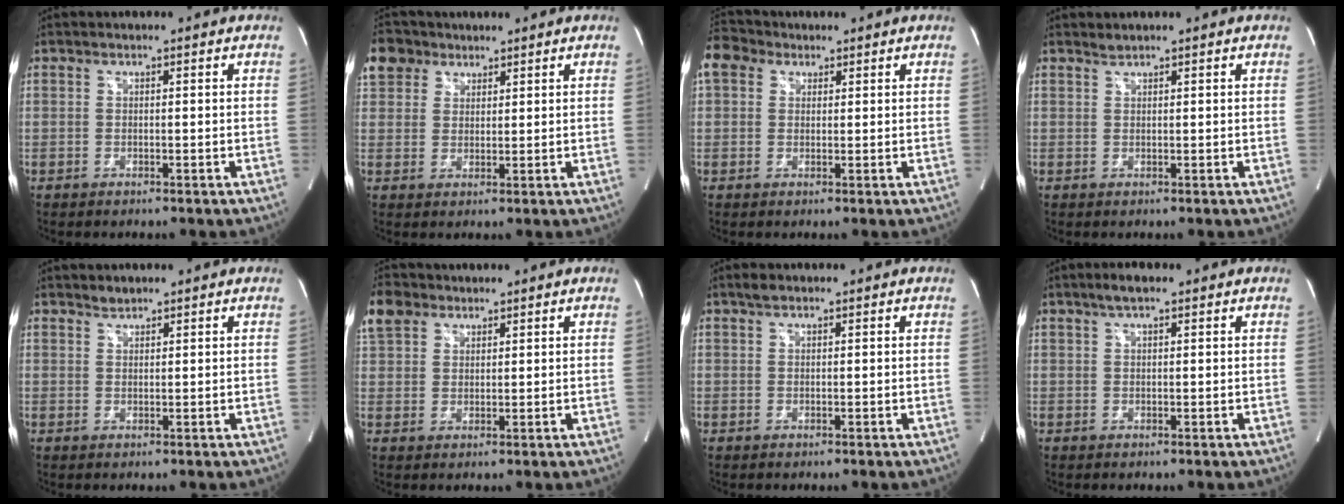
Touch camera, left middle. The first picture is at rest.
{"total": 6.1, "force": [3.8, 4.5, 1.3], "torque": [-0.036, 0.021, 0.077]}
{"total": 6.7, "force": [3.5, 5.0, 2.8], "torque": [-0.073, 0.039, 0.069]}
{"total": 0.7, "force": [0.7, -0.2, -0.1], "torque": [-0.008, 0.000, 0.017]}
{"total": 1.1, "force": [1.1, 0.2, 0.0], "torque": [-0.006, -0.002, 0.021]}
{"total": 5.9, "force": [3.9, 3.9, 2.1], "torque": [-0.062, 0.023, 0.086]}
{"total": 1.1, "force": [0.9, 0.5, 0.5], "torque": [-0.015, 0.008, 0.017]}
{"total": 2.9, "force": [1.9, 0.7, 2.1], "torque": [-0.044, 0.013, 0.034]}